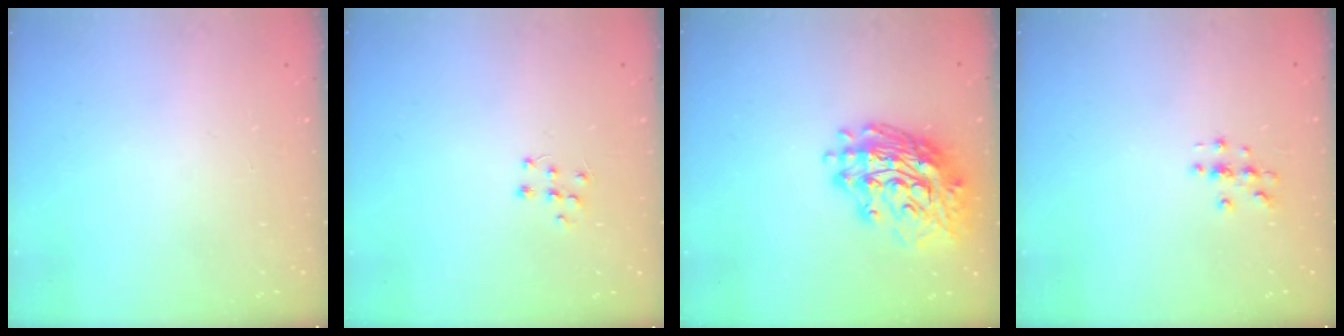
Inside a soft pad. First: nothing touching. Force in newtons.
{"total": 6.2, "press": 6.2, "slide": 0.4}
{"total": 17.0, "press": 16.9, "slide": 2.2}
{"total": 2.7, "press": 2.7, "slide": 0.3}